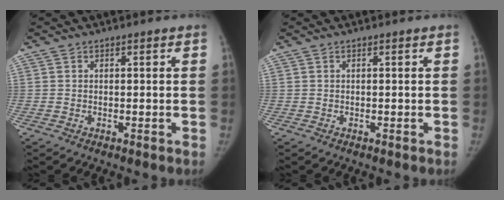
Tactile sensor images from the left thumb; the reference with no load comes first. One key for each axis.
{"total": 0.0}